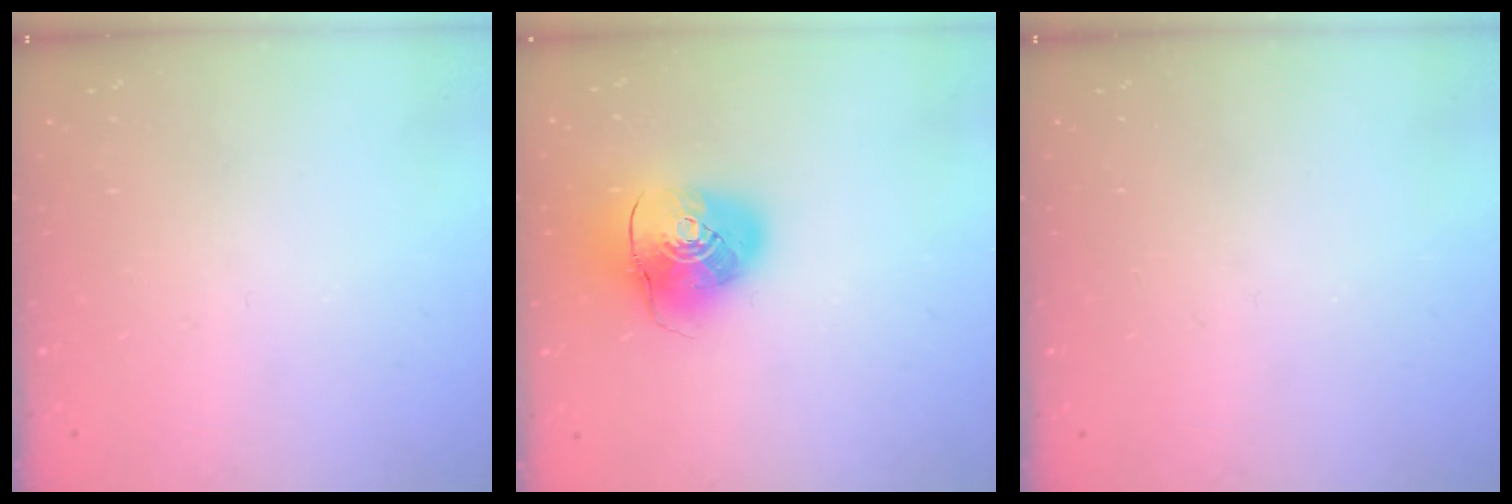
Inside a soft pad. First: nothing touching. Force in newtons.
{"total": 10.9, "press": 10.7, "slide": 1.8}
{"total": 0.0}